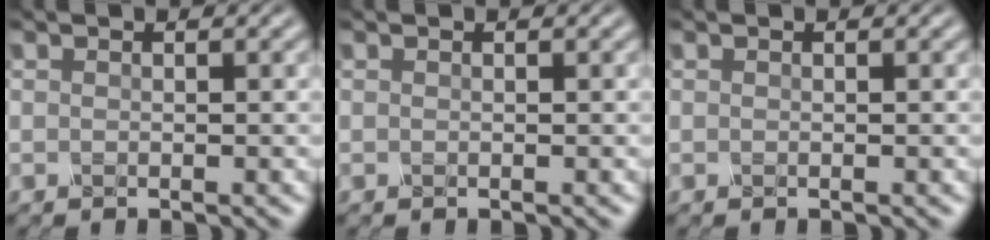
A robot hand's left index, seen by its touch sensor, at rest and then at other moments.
{"total": 0.0}
{"total": 0.0}